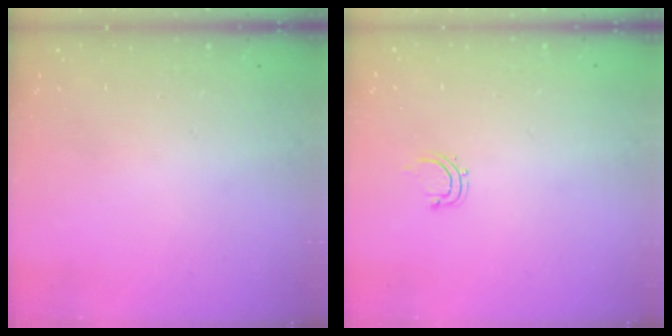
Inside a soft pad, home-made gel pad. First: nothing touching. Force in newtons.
{"total": 2.8, "press": 2.8, "slide": 0.5}